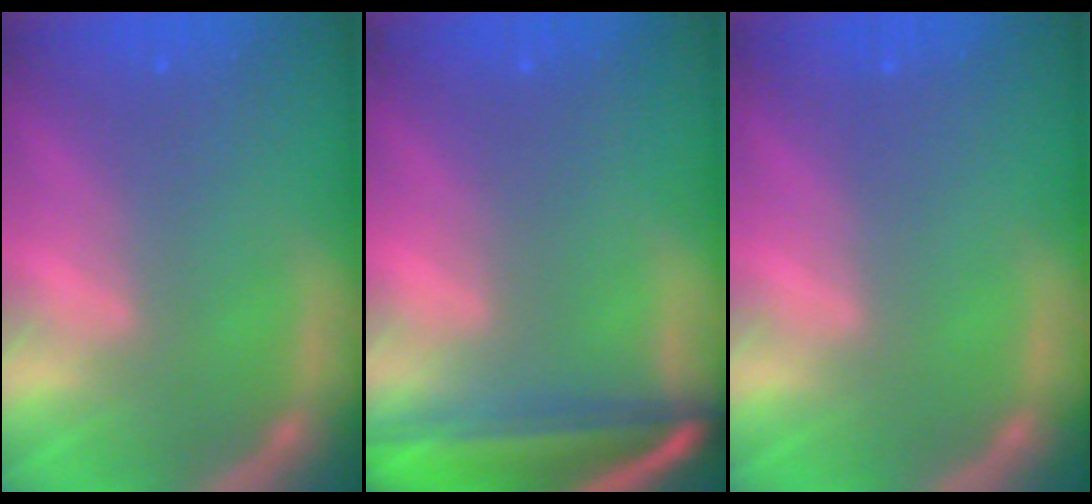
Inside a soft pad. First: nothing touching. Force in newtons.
{"total": 9.5}
{"total": 0.0}